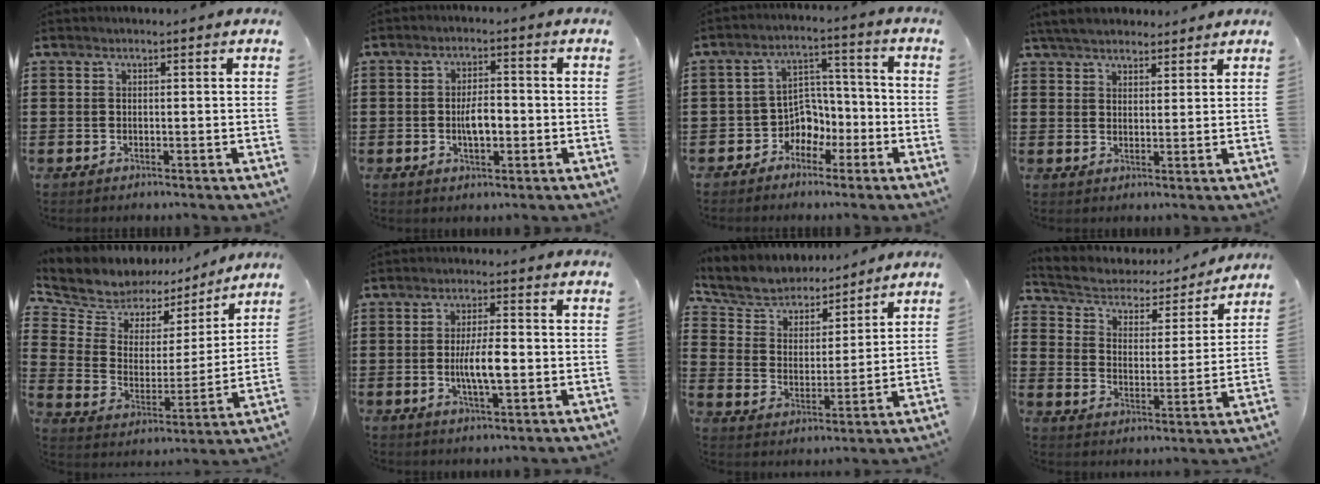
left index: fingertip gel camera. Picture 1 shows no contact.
{"total": 4.3, "force": [-0.7, 1.7, 3.9], "torque": [-0.065, 0.002, -0.017]}
{"total": 5.4, "force": [-2.9, 4.2, 1.6], "torque": [-0.041, 0.009, -0.056]}
{"total": 4.7, "force": [4.2, 1.4, 1.4], "torque": [-0.040, -0.004, 0.081]}
{"total": 6.5, "force": [5.5, 3.5, -0.2], "torque": [-0.046, -0.047, 0.095]}
{"total": 6.2, "force": [-0.8, 1.7, 5.9], "torque": [-0.118, -0.002, -0.019]}
{"total": 5.9, "force": [5.5, 1.9, 0.7], "torque": [-0.050, -0.035, 0.094]}
{"total": 3.2, "force": [2.8, 1.4, 0.6], "torque": [-0.035, -0.024, 0.037]}